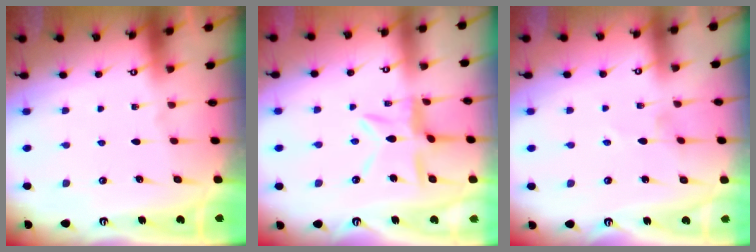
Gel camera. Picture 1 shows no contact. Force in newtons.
{"total": 10.2, "press": 10.2, "slide": 0.7}
{"total": 0.5, "press": 0.5, "slide": 0.1}